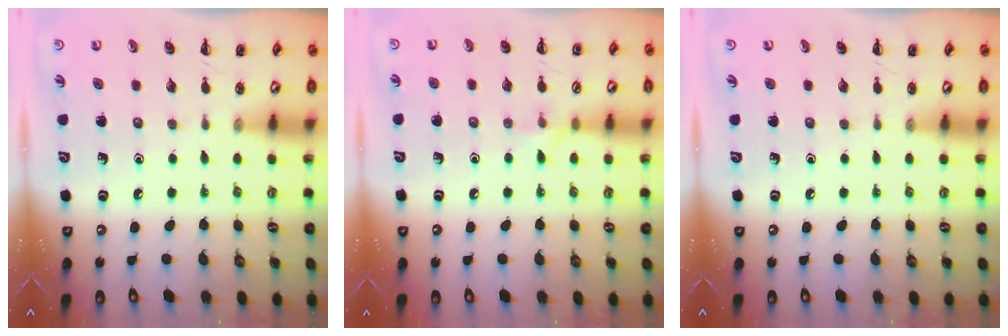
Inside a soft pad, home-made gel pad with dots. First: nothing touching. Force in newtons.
{"total": 5.0, "press": 4.8, "slide": 1.5}
{"total": 0.0}